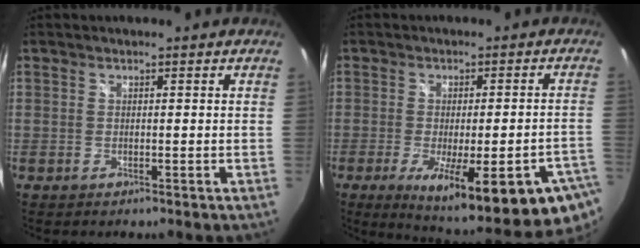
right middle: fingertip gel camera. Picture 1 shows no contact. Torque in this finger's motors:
{"motor_torque": [1.87, -0.28, 0.42, 0.21]}